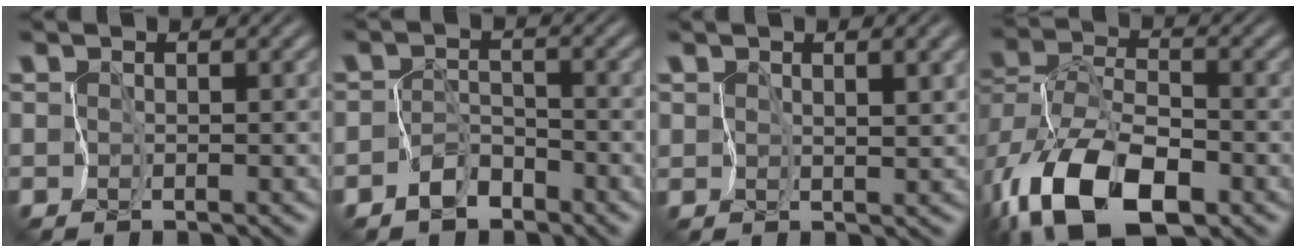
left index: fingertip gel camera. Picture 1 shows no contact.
{"total": 2.0, "force": [-1.6, 1.1, 0.4], "torque": [0.000, 0.008, -0.029]}
{"total": 3.0, "force": [1.7, 1.4, 2.0], "torque": [-0.019, 0.005, 0.033]}
{"total": 11.5, "force": [-6.1, 5.6, 8.0], "torque": [-0.168, -0.004, -0.119]}